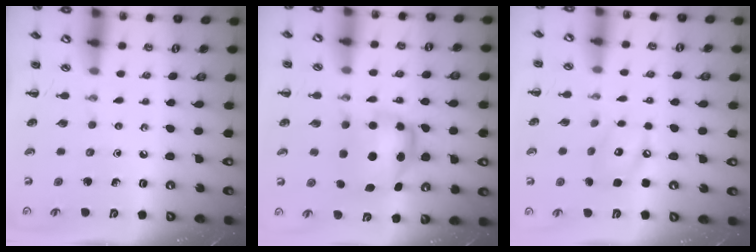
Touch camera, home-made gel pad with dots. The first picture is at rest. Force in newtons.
{"total": 6.7, "press": 6.6, "slide": 1.1}
{"total": 8.6, "press": 8.5, "slide": 0.8}